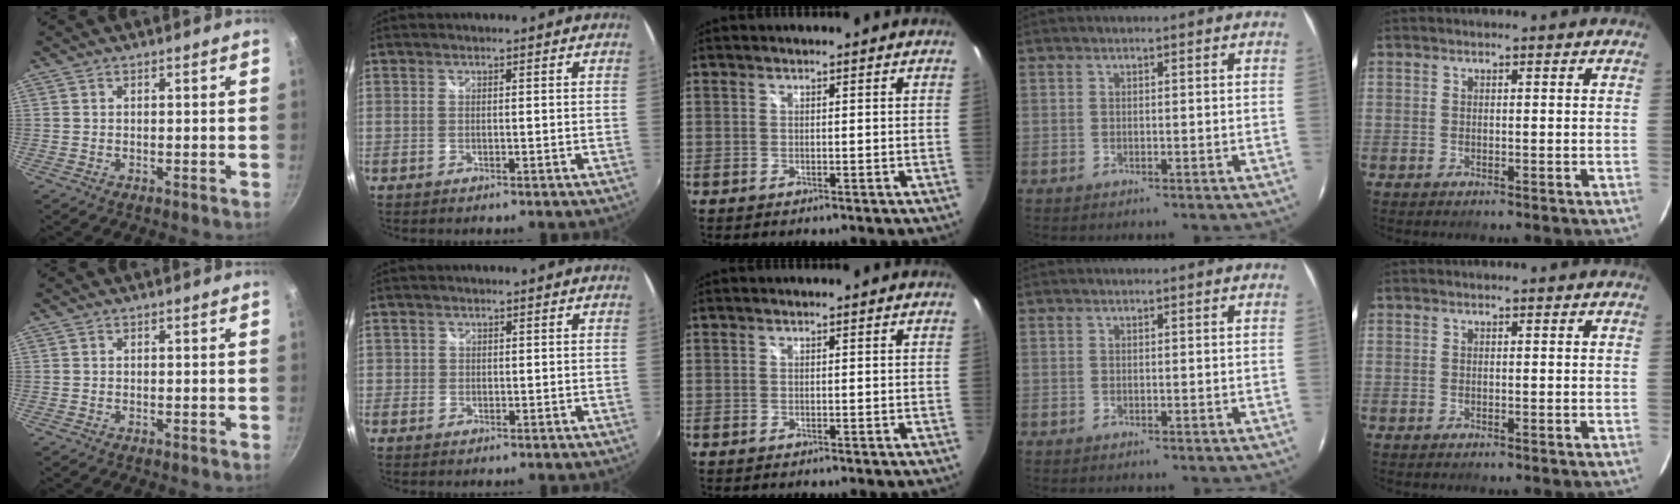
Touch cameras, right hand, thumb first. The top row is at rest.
{"index": {"total": 1.2, "force": [0.2, -1.0, -0.7], "torque": [0.017, -0.008, 0.004]}}